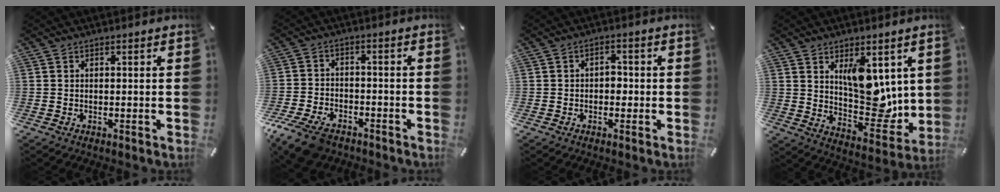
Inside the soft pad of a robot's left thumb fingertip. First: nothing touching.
{"total": 8.7, "force": [-6.0, 4.7, 4.1], "torque": [-0.091, 0.023, -0.112]}
{"total": 2.8, "force": [-0.5, 2.1, 1.8], "torque": [-0.027, 0.005, -0.013]}
{"total": 12.7, "force": [3.9, 8.4, 8.7], "torque": [-0.089, -0.036, 0.078]}